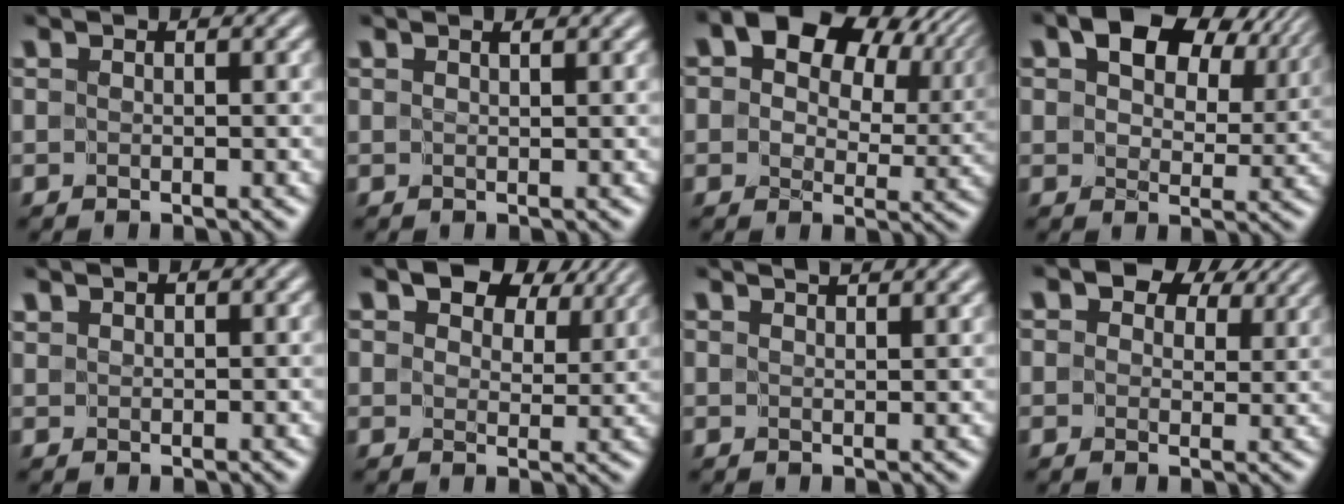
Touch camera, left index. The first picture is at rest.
{"total": 0.6, "force": [0.5, -0.2, 0.3], "torque": [-0.004, 0.001, 0.009]}
{"total": 15.8, "force": [7.8, 10.1, 9.4], "torque": [-0.140, 0.035, 0.118]}
{"total": 8.4, "force": [4.8, 4.7, 5.0], "torque": [-0.086, 0.004, 0.078]}
{"total": 0.9, "force": [0.9, 0.2, 0.0], "torque": [0.000, 0.002, 0.017]}
{"total": 6.9, "force": [4.7, 3.4, 3.7], "torque": [-0.061, 0.004, 0.069]}
{"total": 2.3, "force": [2.1, 0.3, 0.9], "torque": [0.001, 0.006, 0.015]}
{"total": 6.6, "force": [4.1, 3.6, 3.7], "torque": [-0.057, 0.006, 0.046]}